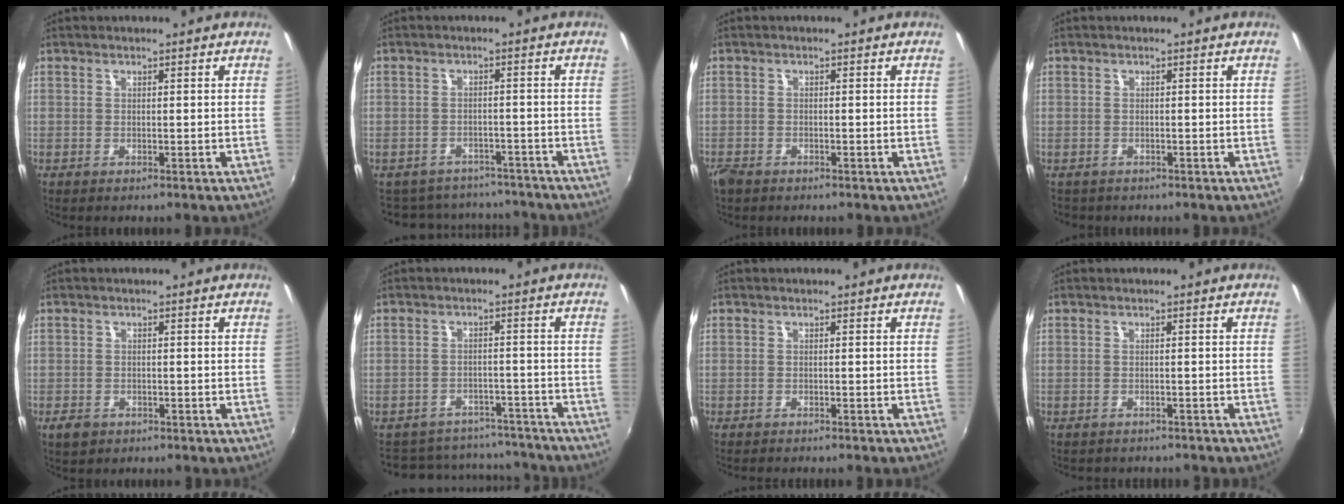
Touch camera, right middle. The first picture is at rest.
{"total": 10.8, "force": [-9.1, 5.4, 2.2], "torque": [-0.058, 0.030, -0.116]}
{"total": 2.3, "force": [-1.8, 1.0, 1.0], "torque": [-0.025, -0.006, -0.038]}
{"total": 1.5, "force": [-0.9, 1.2, 0.0], "torque": [-0.005, 0.002, -0.013]}
{"total": 2.6, "force": [-1.6, 1.7, 1.0], "torque": [-0.025, -0.002, -0.027]}
{"total": 15.1, "force": [-13.0, 6.8, 3.7], "torque": [-0.089, 0.041, -0.157]}
{"total": 2.5, "force": [-2.3, 0.2, 0.8], "torque": [-0.026, -0.011, -0.038]}
{"total": 3.7, "force": [-3.4, 1.1, 1.0], "torque": [-0.026, -0.012, -0.045]}